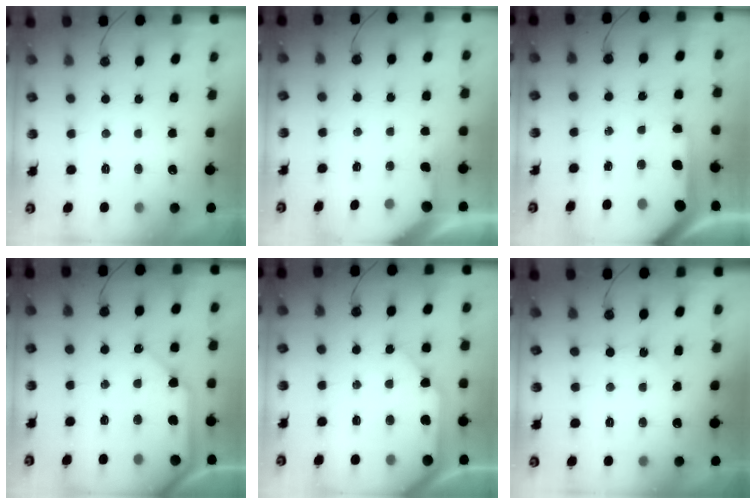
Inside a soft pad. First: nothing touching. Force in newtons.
{"total": 2.6, "press": 2.6, "slide": 0.4}
{"total": 9.7, "press": 9.6, "slide": 1.0}
{"total": 11.7, "press": 11.6, "slide": 1.5}
{"total": 13.2, "press": 13.1, "slide": 1.9}
{"total": 1.5, "press": 1.5, "slide": 0.3}